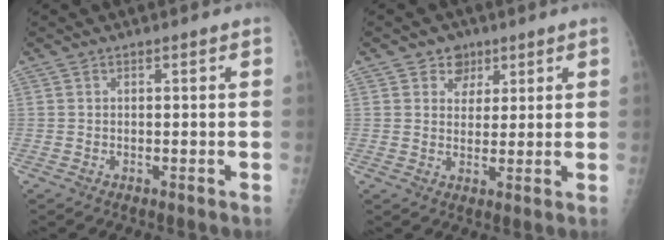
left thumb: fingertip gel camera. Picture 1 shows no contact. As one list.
[{"total": 4.6, "force": [2.5, 3.7, 1.0], "torque": [0.011, -0.009, 0.036]}]